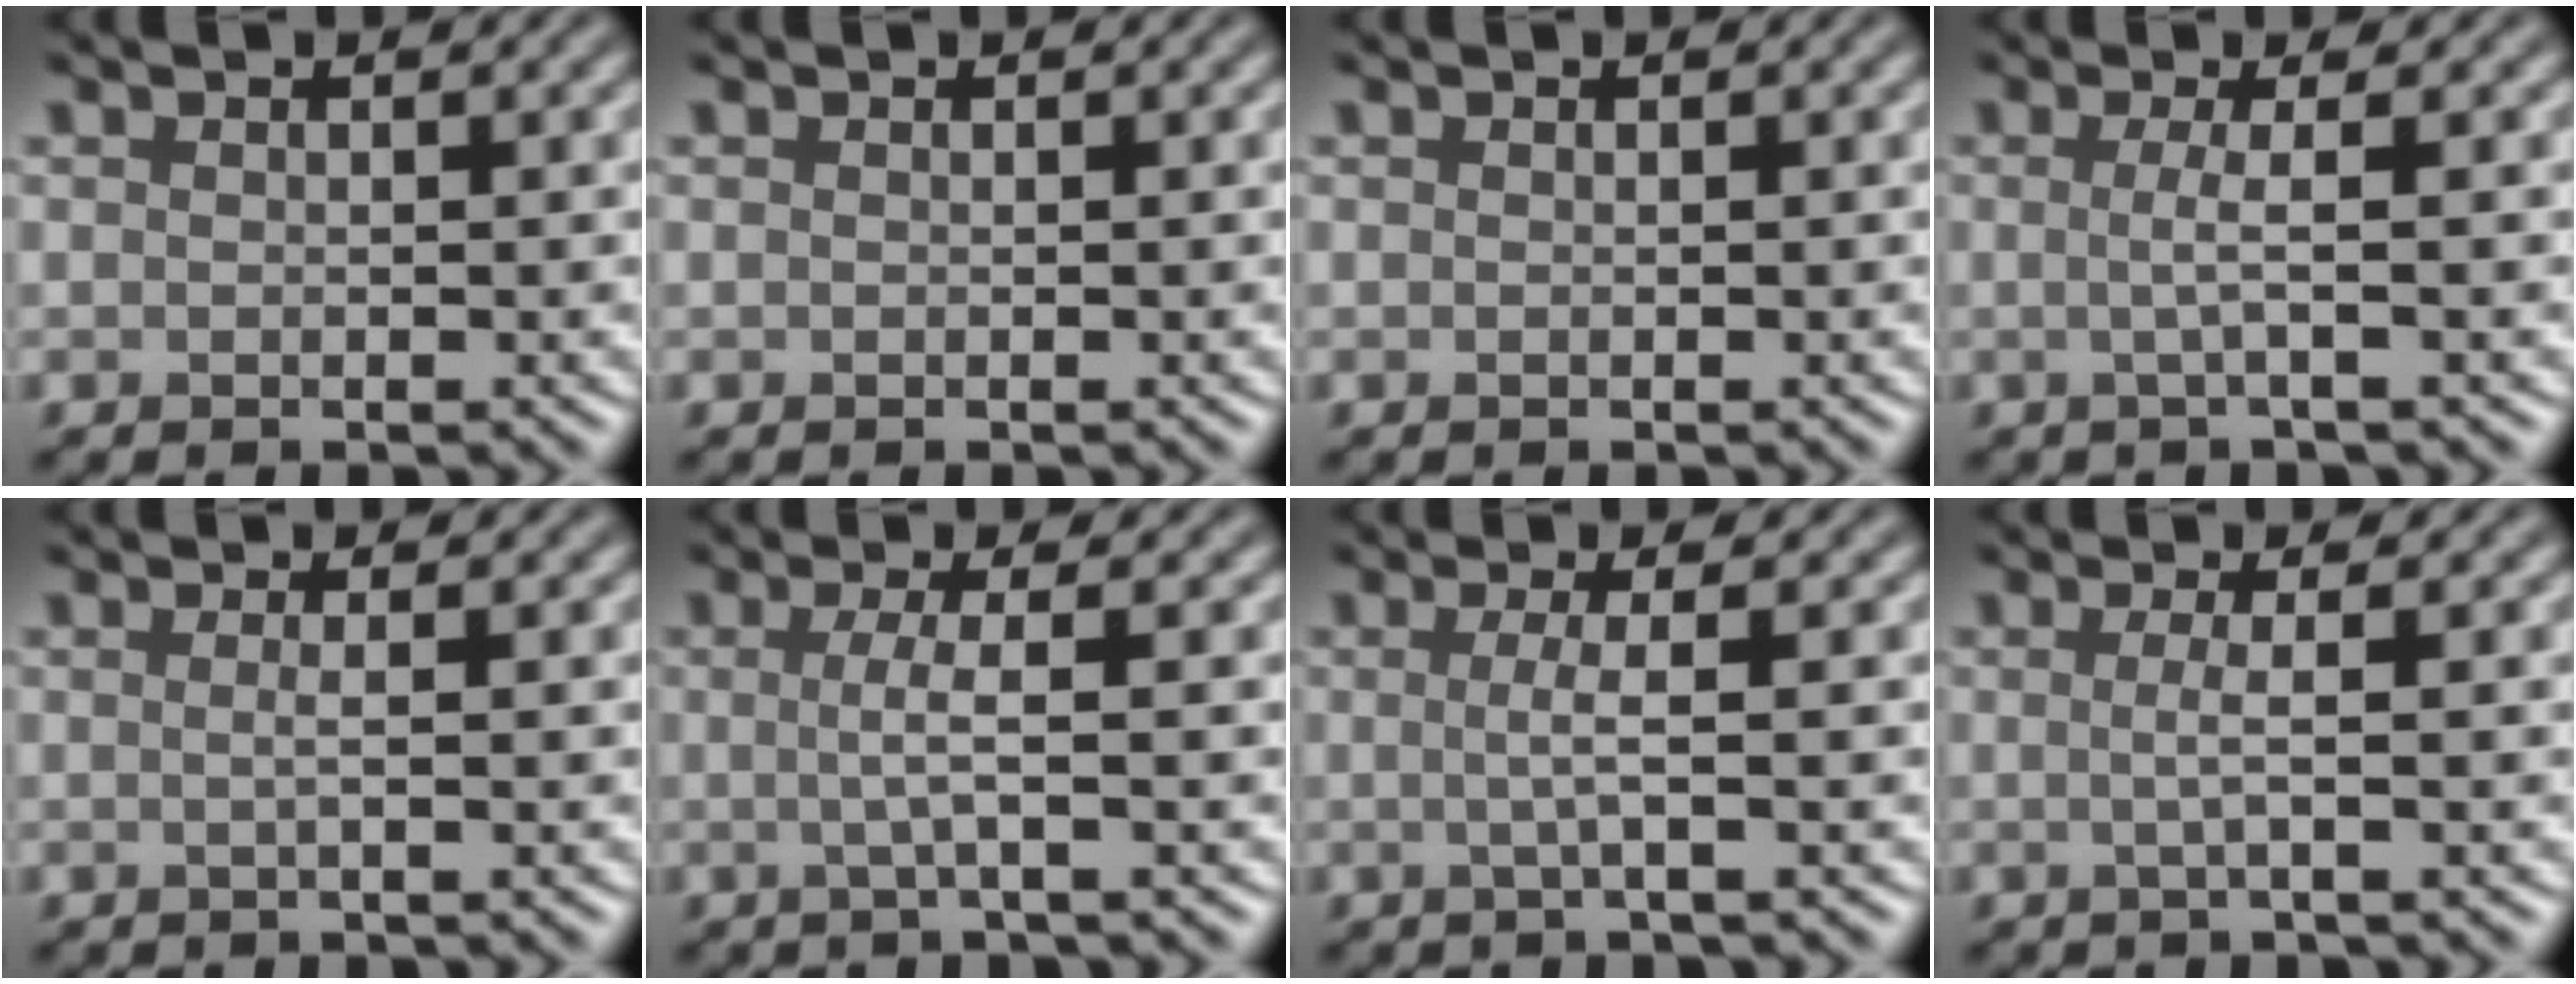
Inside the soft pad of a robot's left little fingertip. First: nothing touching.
{"total": 0.0}
{"total": 0.0}
{"total": 2.3, "force": [0.0, 0.6, 2.2], "torque": [-0.039, -0.002, -0.010]}
{"total": 1.4, "force": [0.0, 0.5, 1.3], "torque": [-0.017, -0.004, -0.011]}
{"total": 2.7, "force": [0.0, 0.6, 2.6], "torque": [-0.047, -0.003, -0.010]}
{"total": 2.4, "force": [0.0, 0.5, 2.3], "torque": [-0.041, -0.002, -0.010]}
{"total": 2.0, "force": [0.0, 0.5, 1.9], "torque": [-0.032, -0.002, -0.010]}